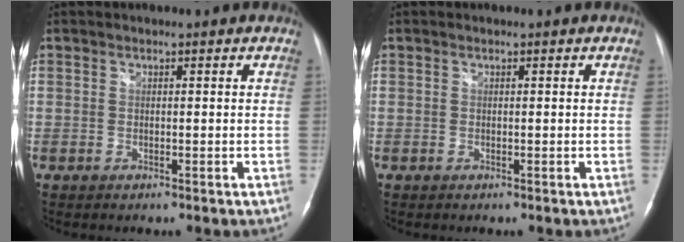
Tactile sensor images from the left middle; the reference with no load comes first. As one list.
[{"total": 0.0}]